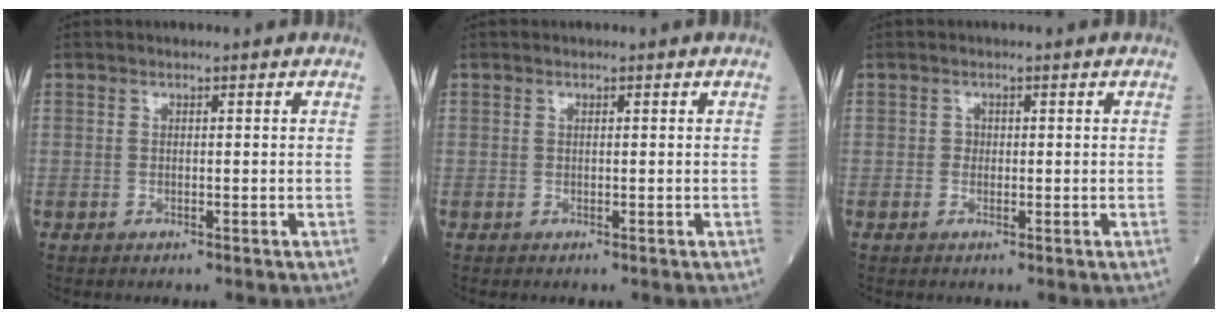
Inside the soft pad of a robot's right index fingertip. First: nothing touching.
{"total": 0.0}
{"total": 0.7, "force": [0.0, 0.7, 0.2], "torque": [0.000, 0.002, -0.001]}